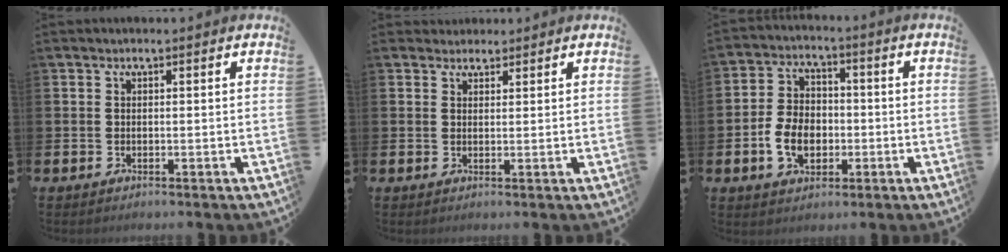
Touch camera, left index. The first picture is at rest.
{"total": 2.2, "force": [2.0, 0.9, -0.4], "torque": [0.013, -0.006, 0.036]}
{"total": 6.6, "force": [-1.7, 4.8, 4.2], "torque": [-0.090, 0.008, -0.034]}